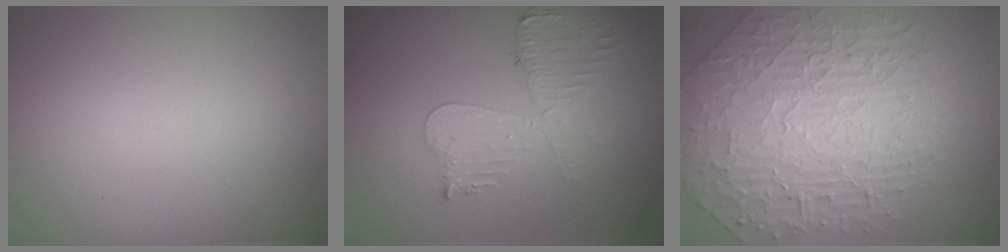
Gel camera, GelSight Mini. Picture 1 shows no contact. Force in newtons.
{"total": 4.4, "press": 3.9, "slide": 2.0}
{"total": 9.9, "press": 6.6, "slide": 7.3}